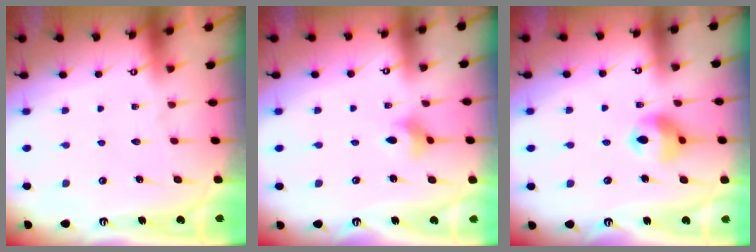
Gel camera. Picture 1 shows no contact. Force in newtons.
{"total": 3.9, "press": 3.8, "slide": 0.8}
{"total": 10.3, "press": 10.2, "slide": 1.3}